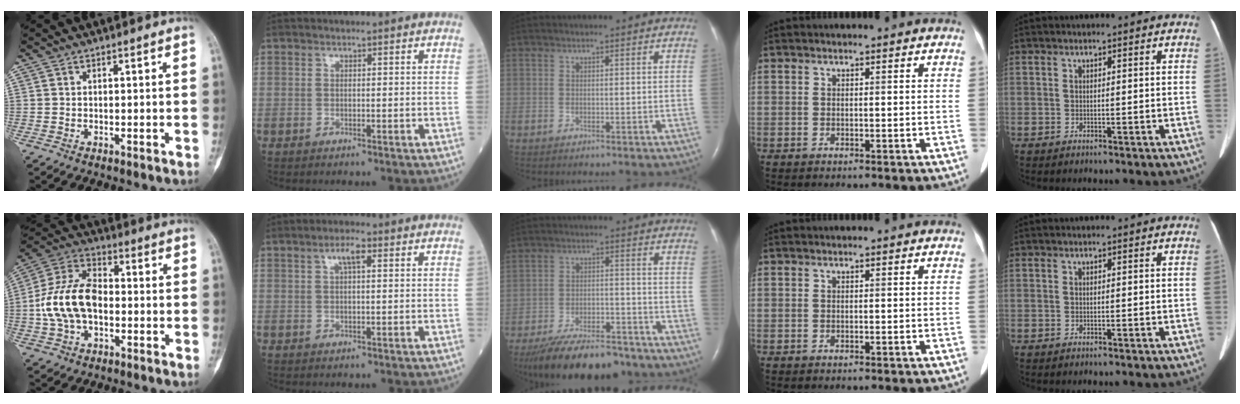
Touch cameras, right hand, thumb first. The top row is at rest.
{"thumb": {"total": 14.1, "force": [-1.4, 8.9, 10.8], "torque": [-0.209, 0.036, -0.030]}, "index": {"total": 2.9, "force": [1.1, 0.7, 2.6], "torque": [-0.053, 0.008, 0.020]}, "middle": {"total": 15.6, "force": [-13.0, 4.5, 7.2], "torque": [-0.127, -0.008, -0.202]}}